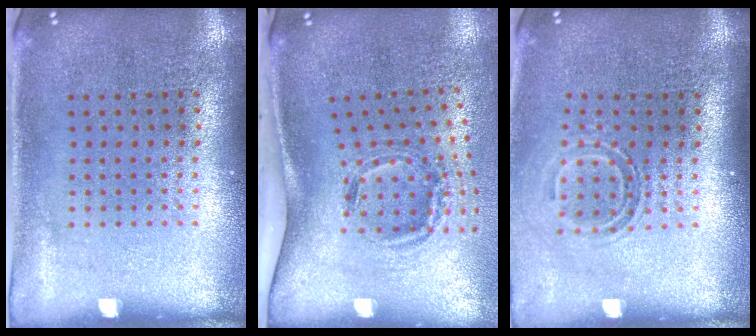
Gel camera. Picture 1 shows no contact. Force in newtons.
{"total": 1.9, "press": 1.3, "slide": 1.3}
{"total": 1.6, "press": 1.0, "slide": 1.2}